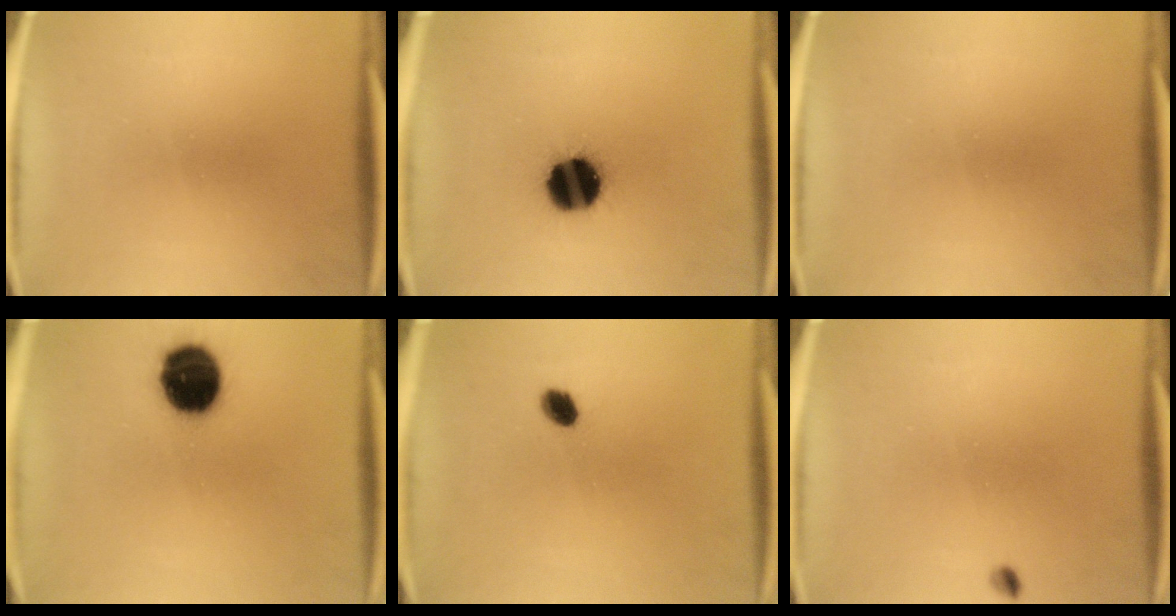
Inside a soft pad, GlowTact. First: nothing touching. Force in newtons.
{"total": 14.5}
{"total": 0.0}
{"total": 15.4}
{"total": 2.9}
{"total": 1.0}